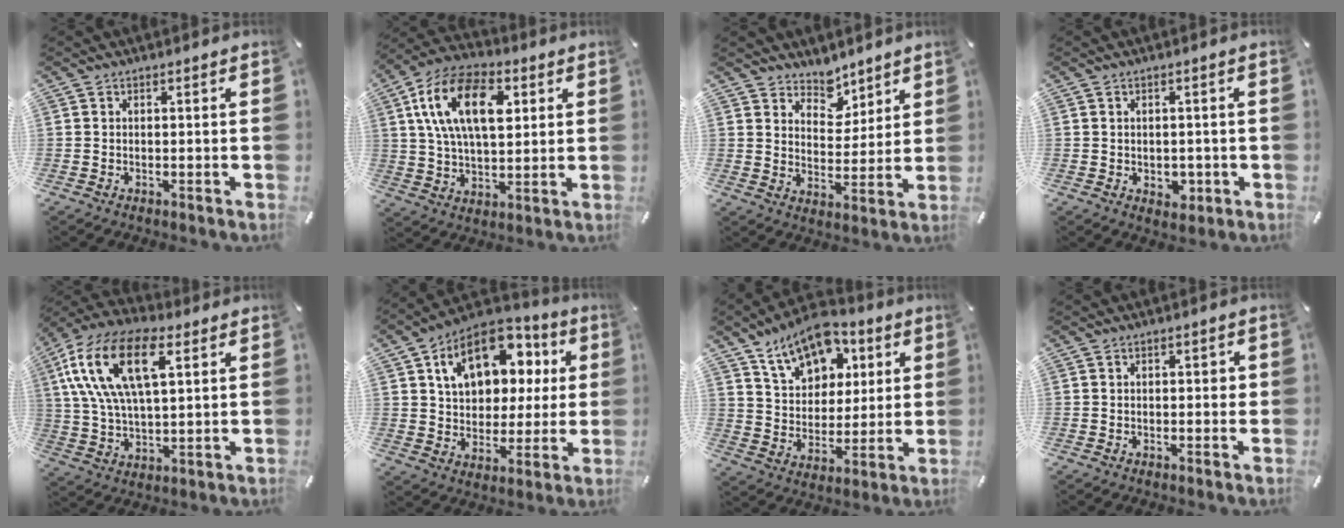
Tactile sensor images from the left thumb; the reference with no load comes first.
{"total": 17.4, "force": [5.3, 10.2, 13.0], "torque": [-0.264, 0.007, 0.088]}
{"total": 6.9, "force": [5.5, 4.3, 0.1], "torque": [-0.010, -0.046, 0.102]}
{"total": 3.3, "force": [-1.0, 2.4, 2.0], "torque": [-0.024, 0.001, -0.016]}
{"total": 18.2, "force": [7.7, 8.7, 14.0], "torque": [-0.318, -0.007, 0.130]}
{"total": 16.9, "force": [7.4, 11.8, 9.6], "torque": [-0.156, -0.024, 0.134]}
{"total": 13.8, "force": [8.7, 8.9, 6.0], "torque": [-0.100, -0.046, 0.161]}
{"total": 1.4, "force": [0.0, 0.8, 1.2], "torque": [-0.013, 0.002, -0.004]}